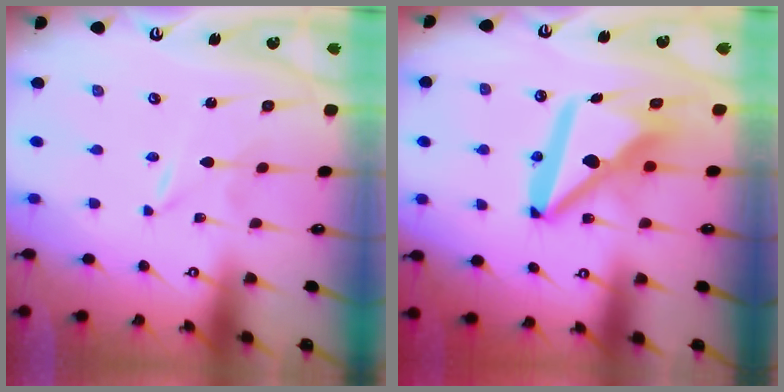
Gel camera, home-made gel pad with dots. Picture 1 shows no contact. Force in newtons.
{"total": 16.1, "press": 16.0, "slide": 1.4}